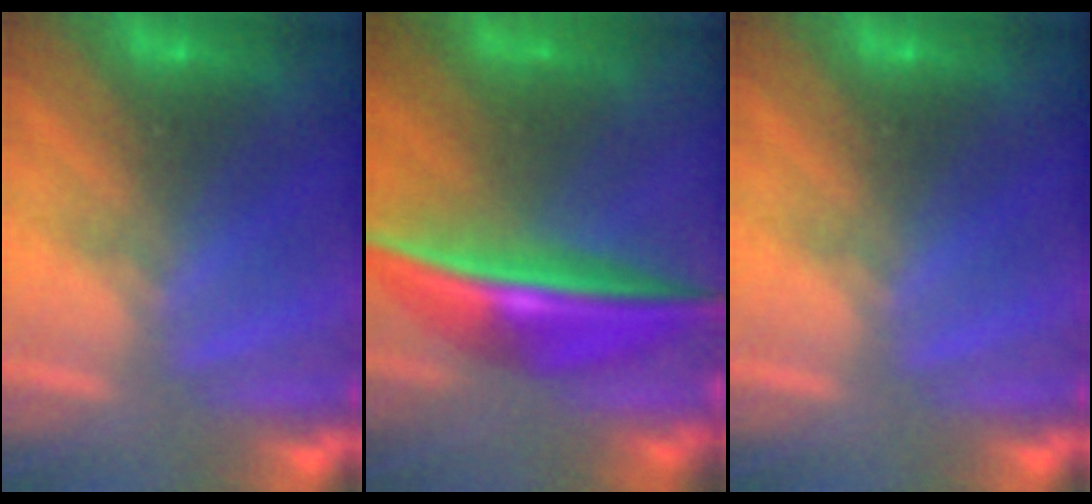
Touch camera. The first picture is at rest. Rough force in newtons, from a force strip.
{"total": 7.7}
{"total": 0.0}